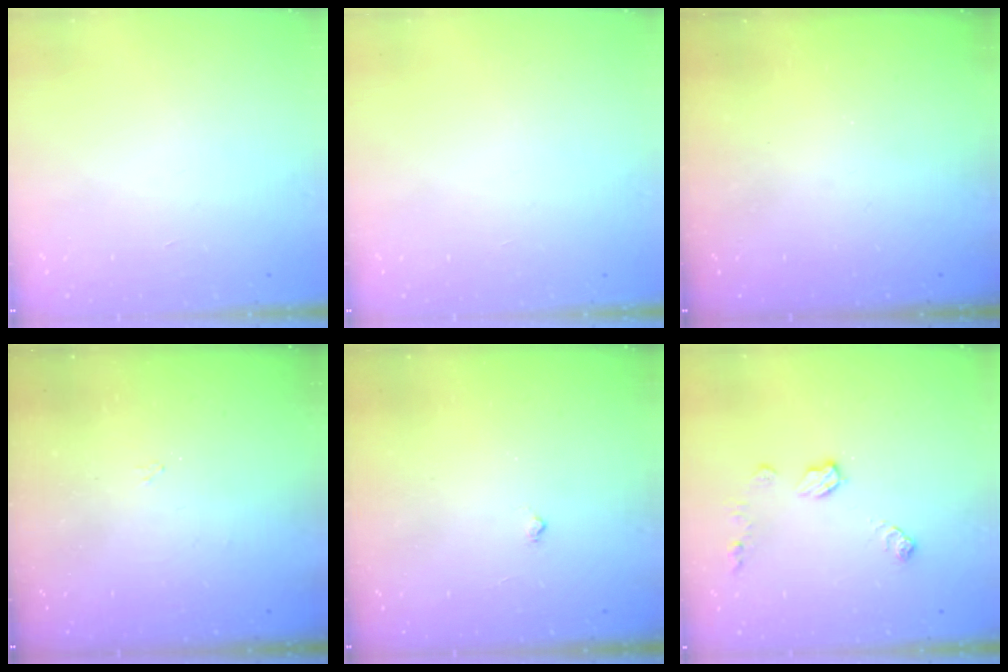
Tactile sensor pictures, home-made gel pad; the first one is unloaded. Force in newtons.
{"total": 0.0}
{"total": 0.0}
{"total": 2.9, "press": 2.8, "slide": 0.4}
{"total": 3.2, "press": 3.1, "slide": 0.4}
{"total": 7.2, "press": 7.2, "slide": 0.6}